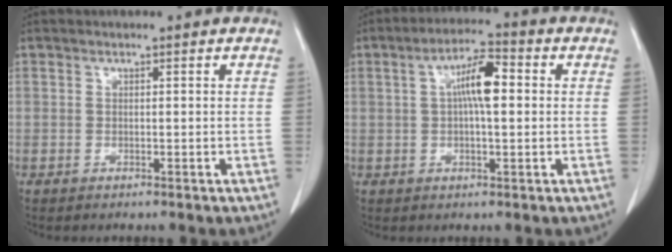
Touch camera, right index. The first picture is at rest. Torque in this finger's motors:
{"motor_torque": [1.39, 0.05, 0.55, 0.18]}